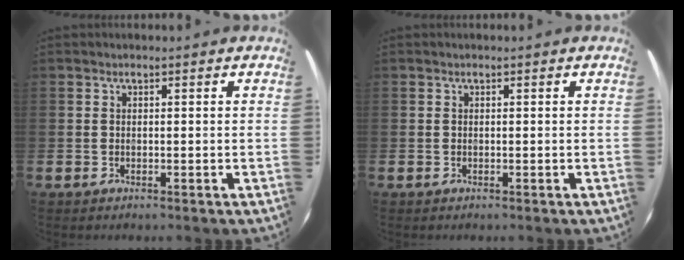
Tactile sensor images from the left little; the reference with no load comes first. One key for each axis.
{"total": 0.0}